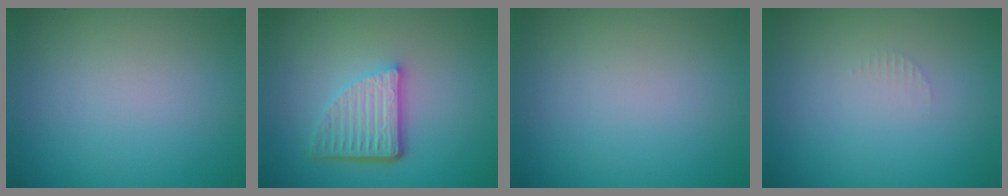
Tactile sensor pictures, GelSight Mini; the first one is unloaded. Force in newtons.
{"total": 5.0, "press": 3.6, "slide": 3.6}
{"total": 0.0}
{"total": 0.7, "press": 0.6, "slide": 0.1}